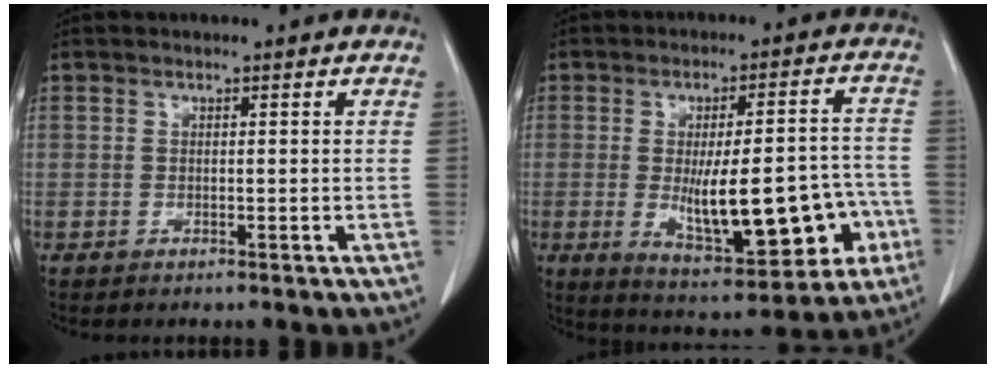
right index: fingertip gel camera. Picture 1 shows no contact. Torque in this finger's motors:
{"motor_torque": [1.12, -0.55, 0.83, 0.17]}